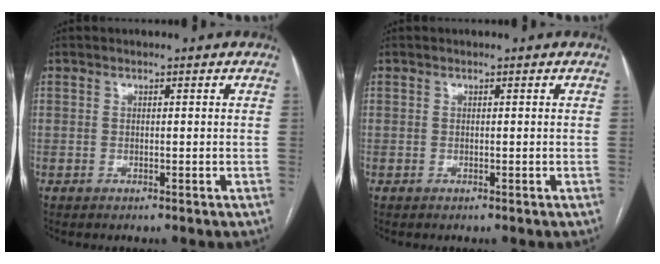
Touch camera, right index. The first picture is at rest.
{"total": 0.0}